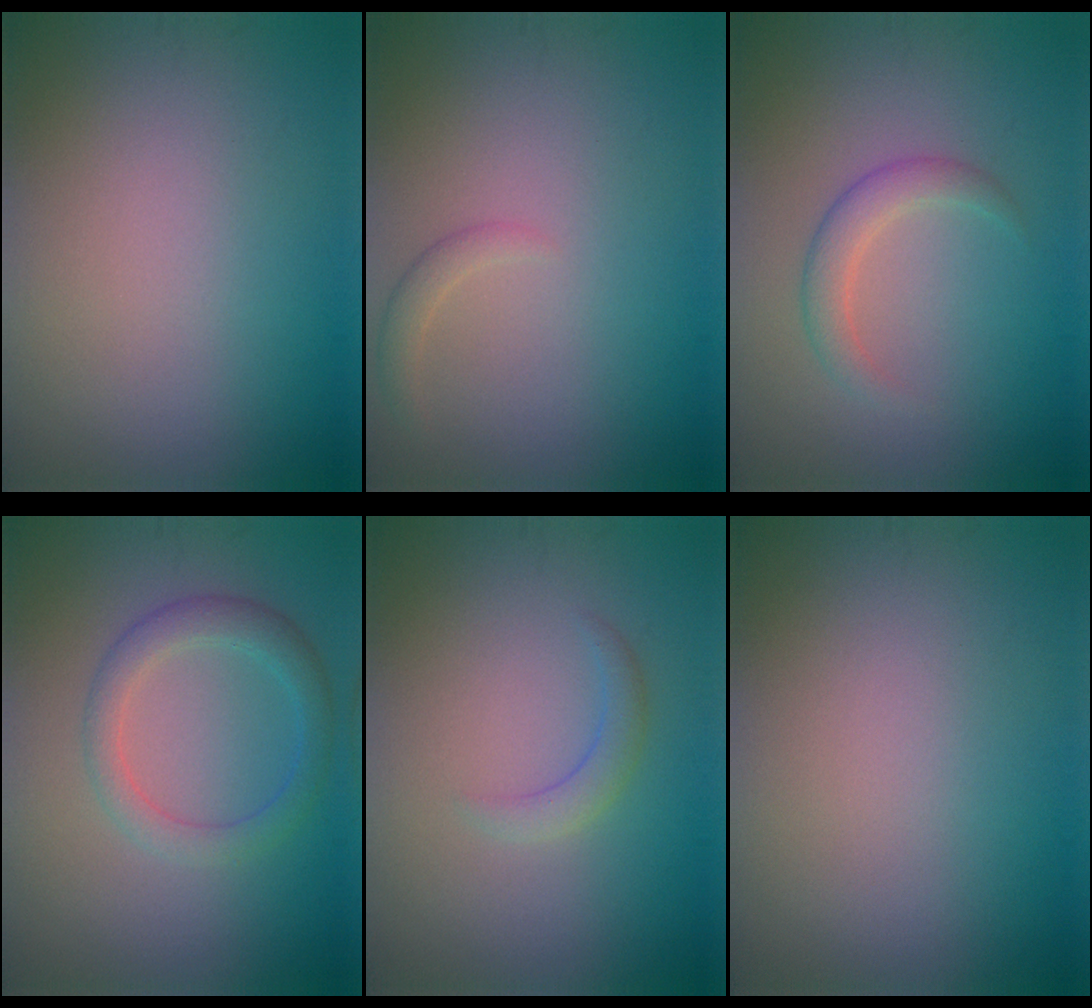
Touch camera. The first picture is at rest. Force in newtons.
{"total": 1.2, "press": 1.2, "slide": 0.1}
{"total": 2.3, "press": 2.3, "slide": 0.2}
{"total": 2.8, "press": 2.8, "slide": 0.1}
{"total": 1.5, "press": 1.5, "slide": 0.1}
{"total": 0.0}